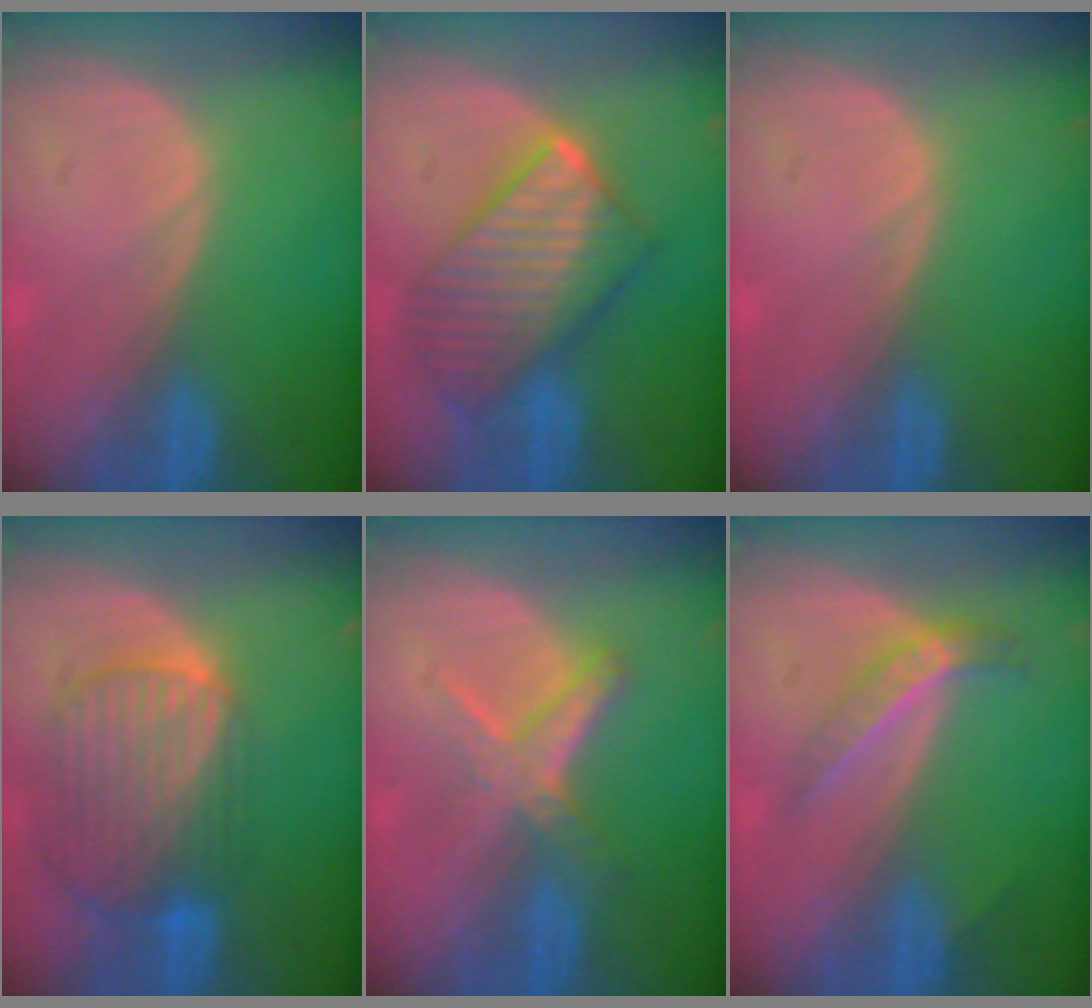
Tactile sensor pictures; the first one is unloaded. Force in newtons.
{"total": 10.2, "press": 10.2, "slide": 0.8}
{"total": 0.0}
{"total": 10.3, "press": 8.7, "slide": 5.6}
{"total": 5.6, "press": 5.4, "slide": 1.5}
{"total": 4.5, "press": 4.1, "slide": 2.0}